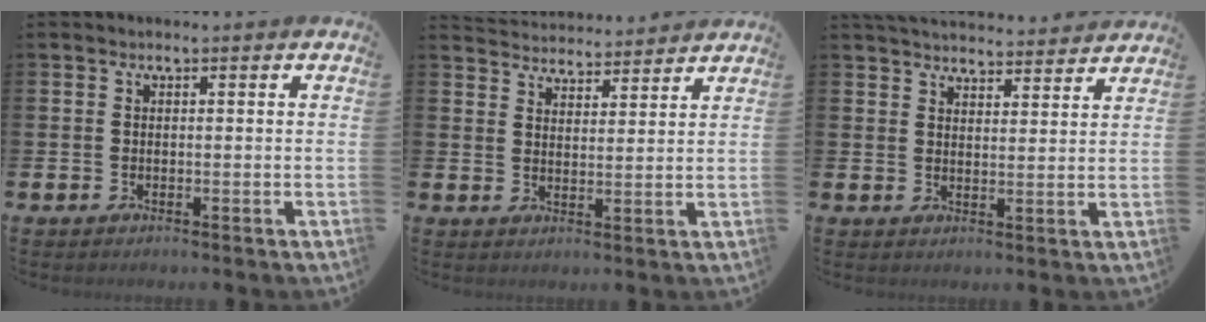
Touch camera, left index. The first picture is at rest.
{"total": 4.2, "force": [4.2, 0.5, -0.4], "torque": [-0.008, -0.029, 0.076]}
{"total": 4.6, "force": [4.6, 0.6, 0.3], "torque": [-0.019, -0.028, 0.083]}